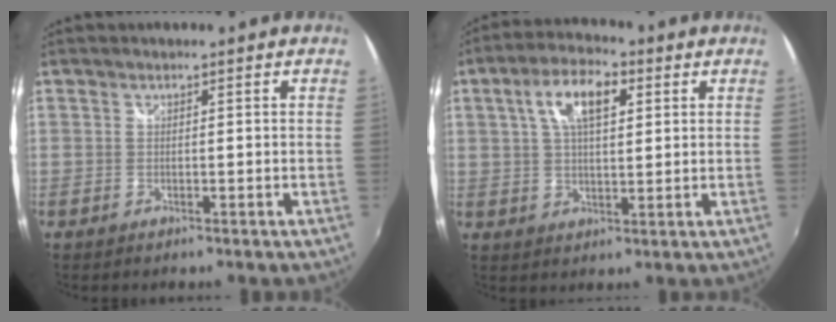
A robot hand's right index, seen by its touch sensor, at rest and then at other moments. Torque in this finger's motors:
{"motor_torque": [0.42, 0.31, 0.22, 0.12]}